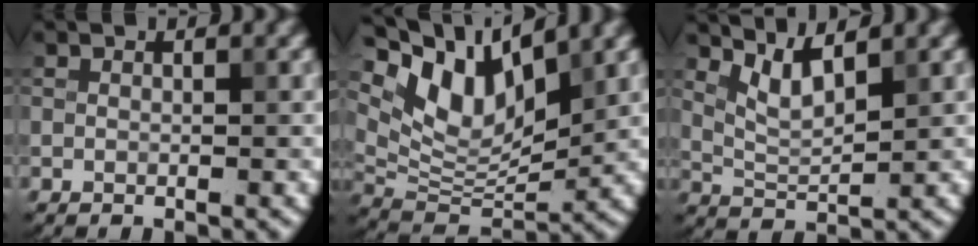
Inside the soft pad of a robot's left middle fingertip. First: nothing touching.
{"total": 8.9, "force": [5.1, 4.0, 6.0], "torque": [-0.113, 0.001, 0.094]}
{"total": 3.1, "force": [2.2, 0.7, 2.1], "torque": [-0.050, -0.008, 0.050]}